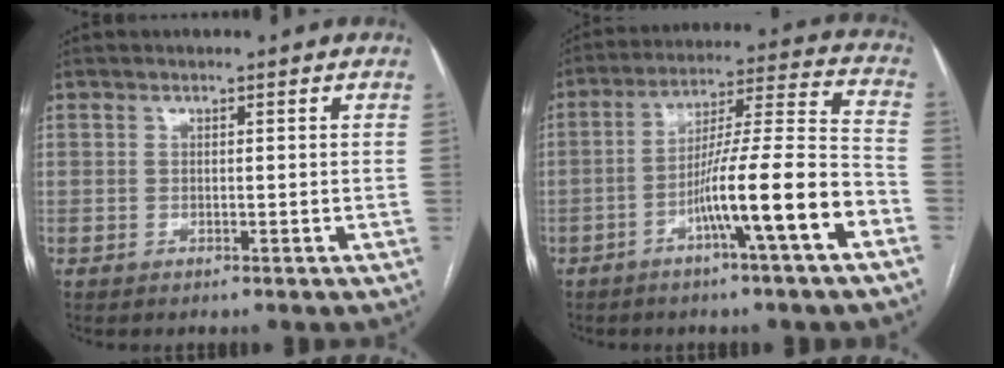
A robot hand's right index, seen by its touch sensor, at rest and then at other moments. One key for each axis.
{"total": 14.2, "fx": -6.3, "fy": -0.7, "fz": 12.7, "tx": -0.211, "ty": 0.009, "tz": -0.105}